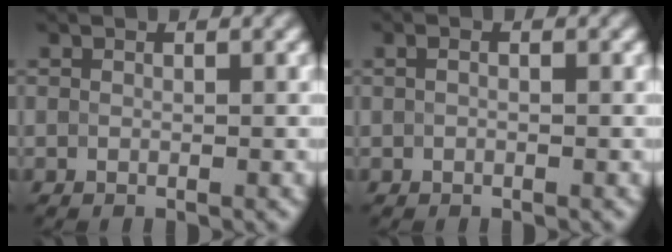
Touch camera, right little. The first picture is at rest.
{"total": 0.8, "force": [0.2, 0.4, 0.7], "torque": [-0.016, -0.003, 0.000]}